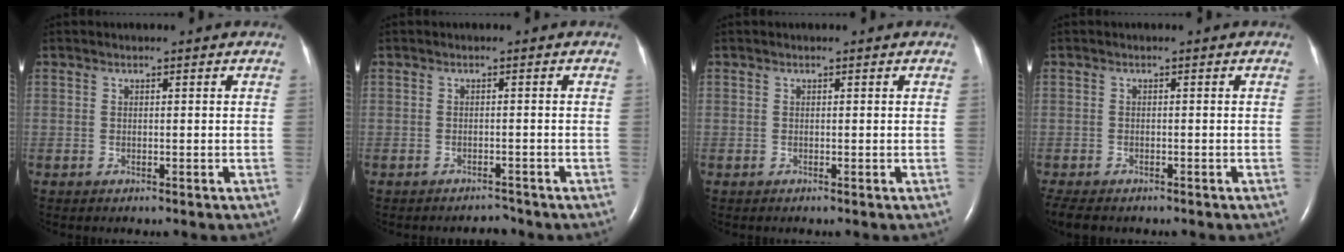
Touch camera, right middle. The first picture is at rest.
{"total": 1.5, "force": [-1.4, 0.4, 0.0], "torque": [-0.004, -0.005, -0.018]}
{"total": 0.0}
{"total": 5.2, "force": [-4.1, 2.0, 2.4], "torque": [-0.043, -0.013, -0.062]}